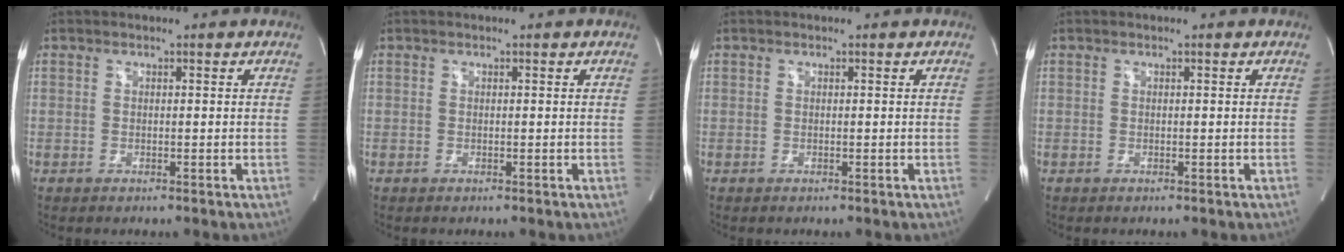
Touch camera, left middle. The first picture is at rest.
{"total": 0.0}
{"total": 0.0}
{"total": 0.0}